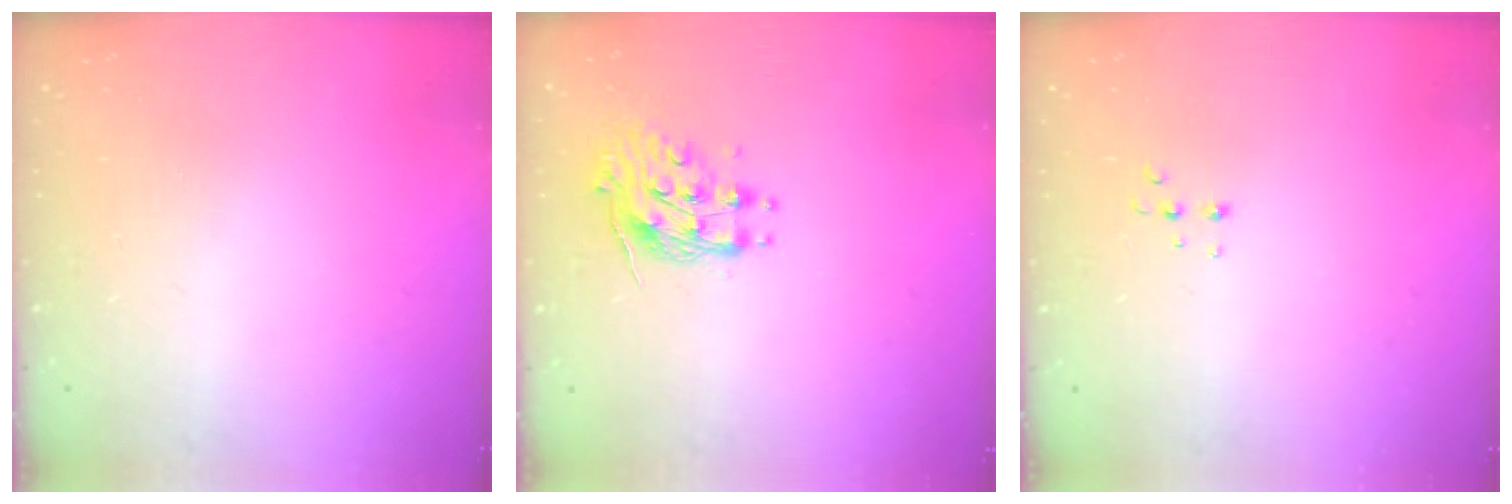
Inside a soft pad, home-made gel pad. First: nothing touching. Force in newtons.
{"total": 9.4, "press": 9.4, "slide": 0.3}
{"total": 3.8, "press": 3.7, "slide": 0.8}